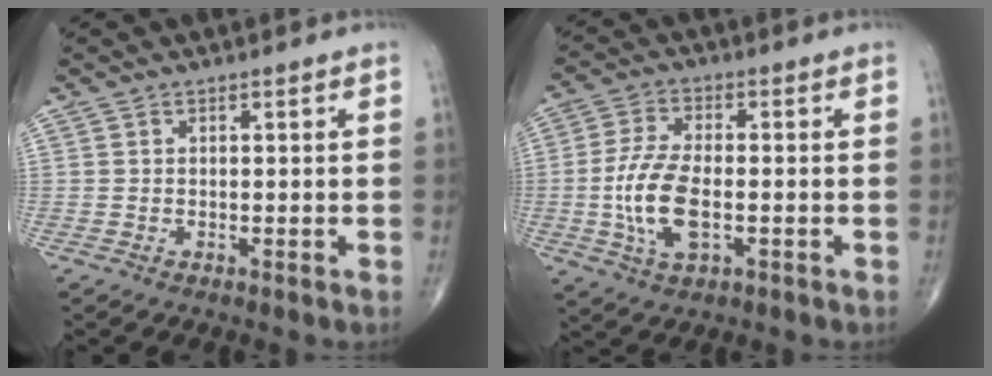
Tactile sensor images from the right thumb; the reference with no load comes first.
{"total": 10.6, "force": [-1.8, 4.9, 9.2], "torque": [-0.192, 0.006, -0.035]}